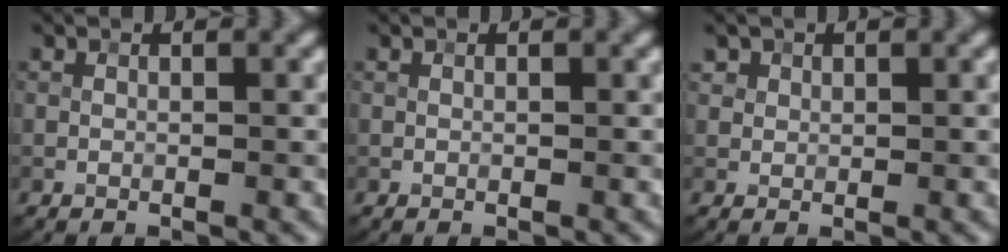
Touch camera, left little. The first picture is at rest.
{"total": 0.0}
{"total": 1.6, "force": [0.9, 1.2, 0.4], "torque": [-0.005, -0.005, 0.022]}